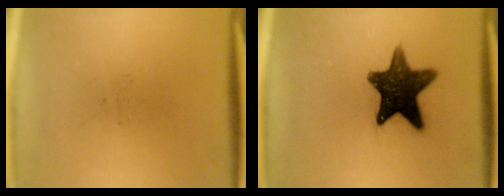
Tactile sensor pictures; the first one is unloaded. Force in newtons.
{"total": 13.3}